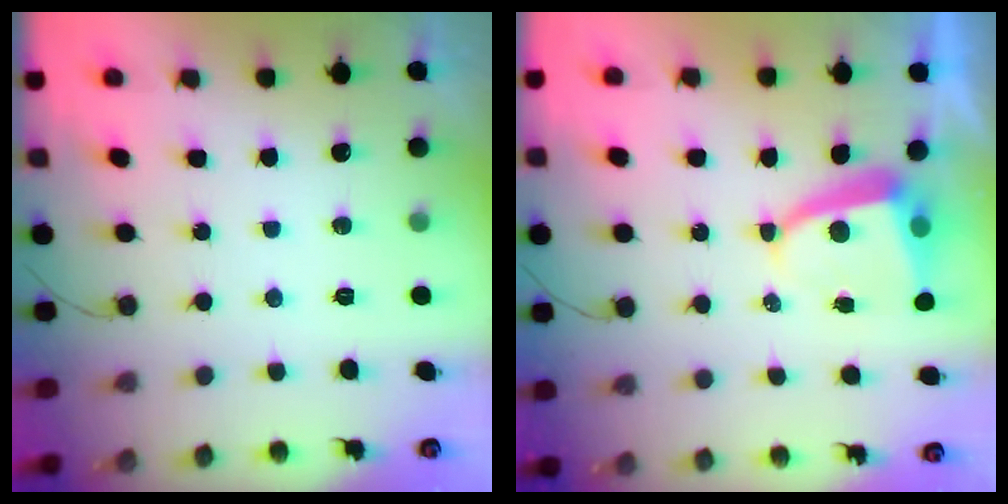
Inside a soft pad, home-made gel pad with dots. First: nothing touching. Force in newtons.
{"total": 6.1, "press": 6.1, "slide": 0.7}